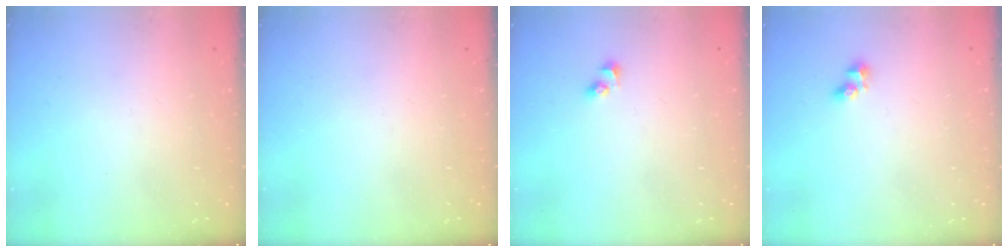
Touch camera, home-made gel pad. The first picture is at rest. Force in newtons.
{"total": 0.0}
{"total": 2.7, "press": 2.5, "slide": 1.2}
{"total": 2.7, "press": 2.5, "slide": 1.0}